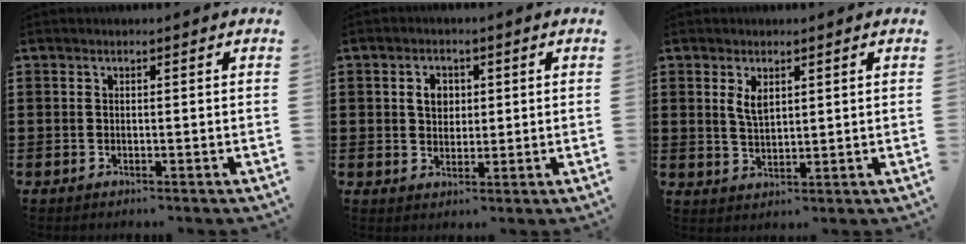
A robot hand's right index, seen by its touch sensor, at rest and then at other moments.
{"total": 3.5, "force": [0.7, 2.7, 2.0], "torque": [-0.049, 0.012, 0.011]}
{"total": 3.1, "force": [1.5, 1.5, 2.3], "torque": [-0.041, 0.000, 0.025]}